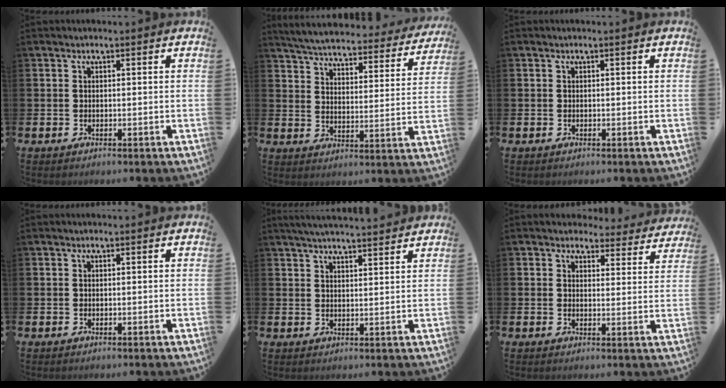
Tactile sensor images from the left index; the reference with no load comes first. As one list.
[{"total": 5.1, "force": [4.9, 0.7, 1.4], "torque": [-0.055, -0.036, 0.079]}, {"total": 0.0}, {"total": 0.0}, {"total": 4.0, "force": [3.9, -0.1, 0.7], "torque": [-0.022, -0.014, 0.071]}, {"total": 3.7, "force": [3.4, 1.5, 0.0], "torque": [0.002, -0.024, 0.056]}]